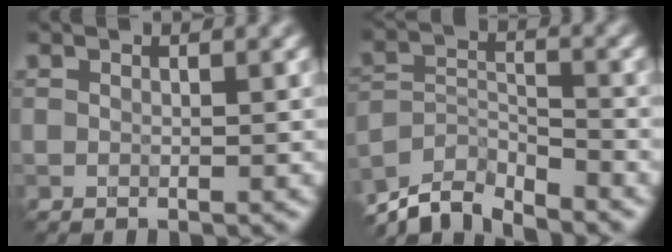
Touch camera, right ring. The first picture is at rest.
{"total": 6.2, "force": [-5.8, 1.4, 1.5], "torque": [-0.028, -0.009, -0.105]}